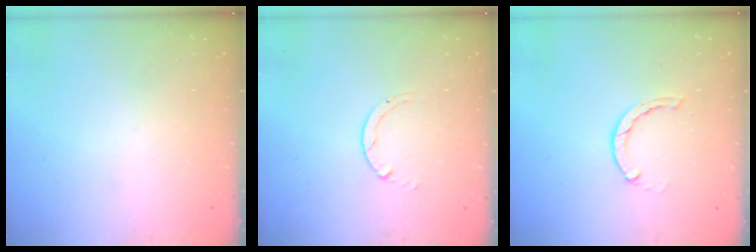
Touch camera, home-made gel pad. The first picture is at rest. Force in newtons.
{"total": 0.8, "press": 0.7, "slide": 0.1}
{"total": 2.1, "press": 2.1, "slide": 0.3}